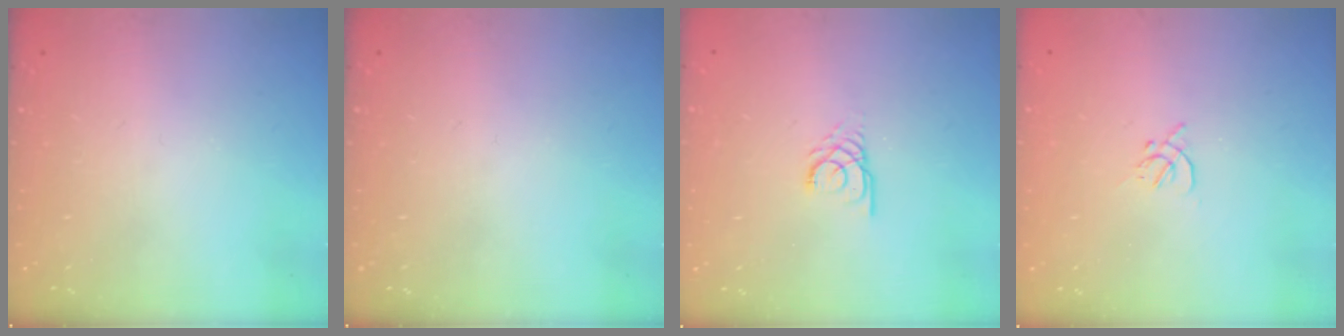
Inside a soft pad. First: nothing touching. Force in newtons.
{"total": 0.0}
{"total": 2.9, "press": 2.9, "slide": 0.3}
{"total": 1.9, "press": 1.8, "slide": 0.5}